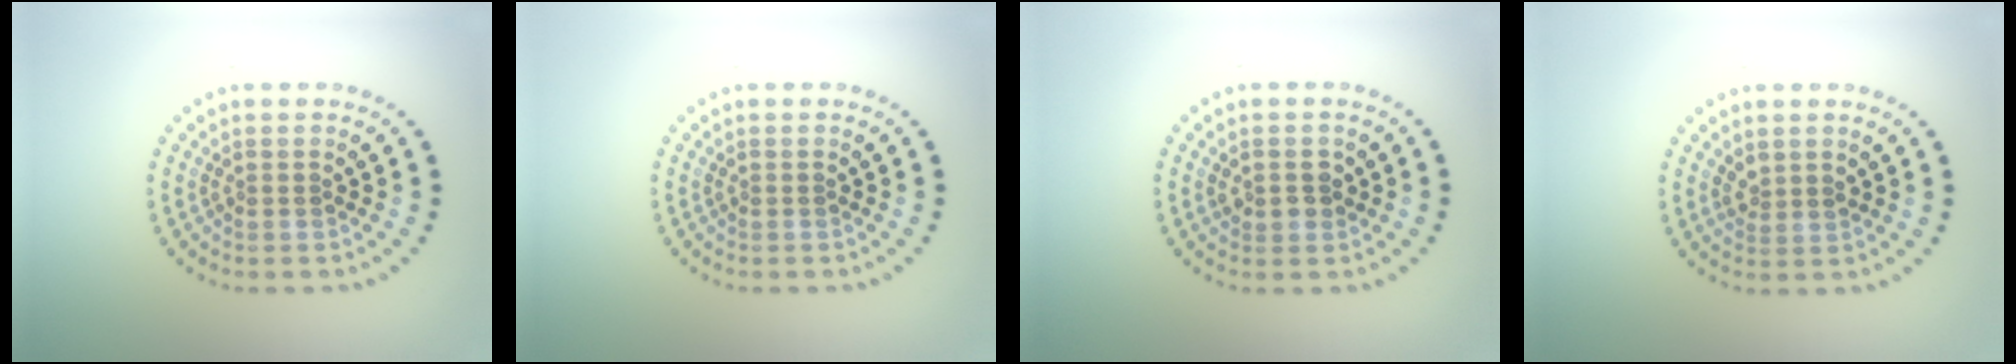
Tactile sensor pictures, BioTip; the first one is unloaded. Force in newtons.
{"total": 0.0}
{"total": 1.9, "press": 1.8, "slide": 0.5}
{"total": 1.2, "press": 1.1, "slide": 0.6}